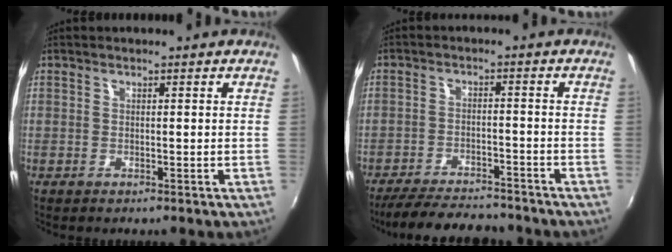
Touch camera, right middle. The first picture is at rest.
{"total": 12.7, "force": [-11.3, 2.9, 5.0], "torque": [-0.119, -0.009, -0.172]}